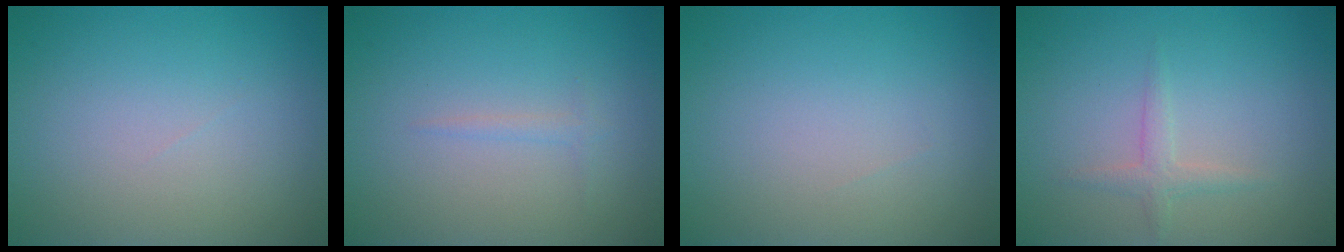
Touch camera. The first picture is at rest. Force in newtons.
{"total": 0.7, "press": 0.7, "slide": 0.0}
{"total": 0.0}
{"total": 1.5, "press": 1.5, "slide": 0.1}